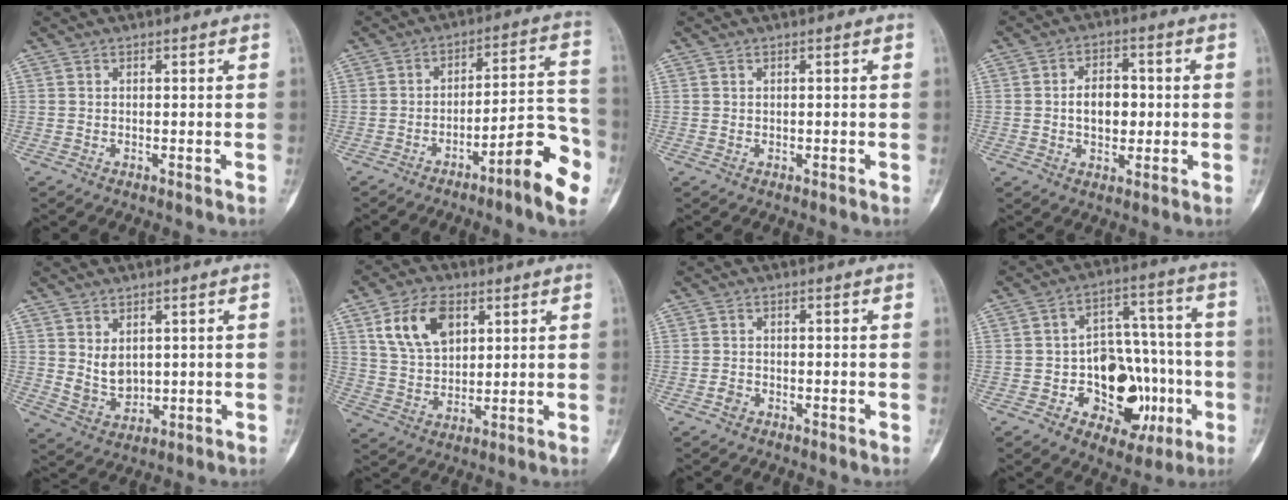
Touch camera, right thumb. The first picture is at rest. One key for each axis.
{"total": 12.9, "fx": -6.6, "fy": 2.3, "fz": 10.8, "tx": -0.134, "ty": 0.059, "tz": -0.096}
{"total": 0.0}
{"total": 7.2, "fx": -0.2, "fy": 4.8, "fz": 5.4, "tx": -0.064, "ty": 0.011, "tz": -0.006}
{"total": 5.2, "fx": 1.3, "fy": 3.6, "fz": 3.4, "tx": -0.046, "ty": -0.021, "tz": 0.040}
{"total": 11.2, "fx": 4.6, "fy": 7.0, "fz": 7.3, "tx": -0.114, "ty": -0.012, "tz": 0.091}
{"total": 1.5, "fx": -0.9, "fy": 1.0, "fz": 0.6, "tx": -0.013, "ty": 0.005, "tz": -0.017}
{"total": 19.3, "fx": -5.3, "fy": 12.5, "fz": 13.7, "tx": -0.136, "ty": 0.043, "tz": -0.068}